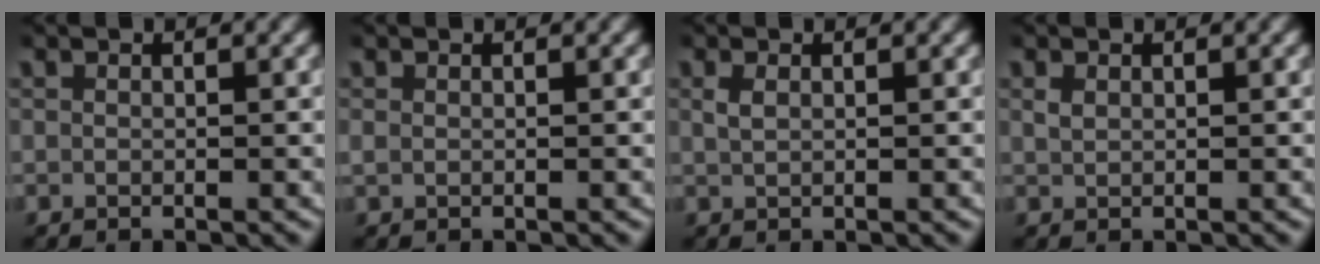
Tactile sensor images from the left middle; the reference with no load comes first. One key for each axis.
{"total": 0.6, "fx": 0.2, "fy": 0.4, "fz": 0.4, "tx": -0.010, "ty": 0.002, "tz": 0.005}
{"total": 0.8, "fx": 0.3, "fy": 0.4, "fz": 0.7, "tx": -0.014, "ty": 0.003, "tz": 0.010}
{"total": 0.7, "fx": 0.4, "fy": 0.4, "fz": 0.4, "tx": -0.008, "ty": 0.002, "tz": 0.011}